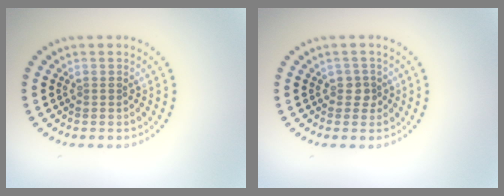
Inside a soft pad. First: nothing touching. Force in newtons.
{"total": 1.4, "press": 1.1, "slide": 0.8}